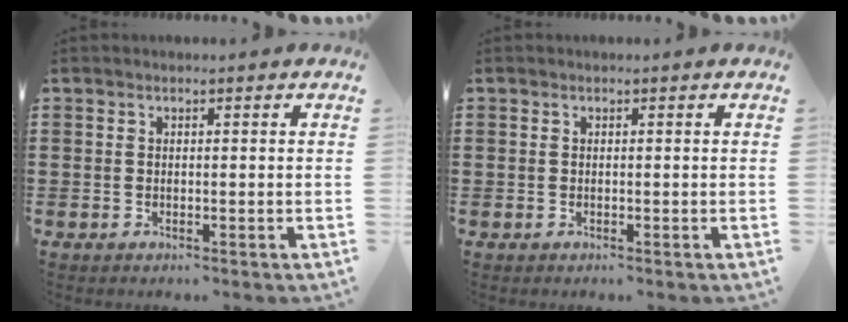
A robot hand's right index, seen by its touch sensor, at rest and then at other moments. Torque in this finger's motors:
{"motor_torque": [1.05, 1.09, -0.12, -0.09]}